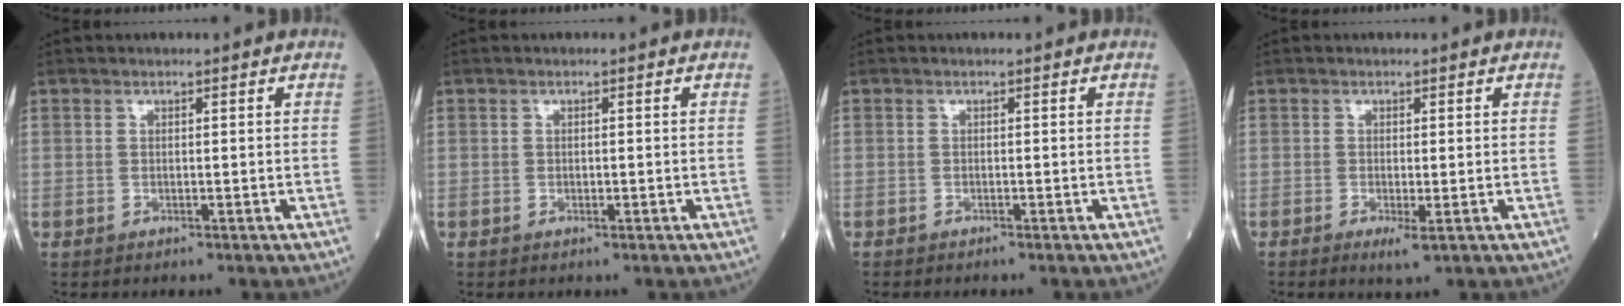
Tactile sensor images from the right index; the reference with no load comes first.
{"total": 0.6, "force": [-0.1, 0.4, 0.4], "torque": [-0.008, 0.000, -0.002]}
{"total": 0.7, "force": [-0.6, 0.0, 0.3], "torque": [-0.007, -0.001, -0.010]}
{"total": 2.2, "force": [-0.8, 0.3, 2.0], "torque": [-0.031, -0.006, -0.011]}